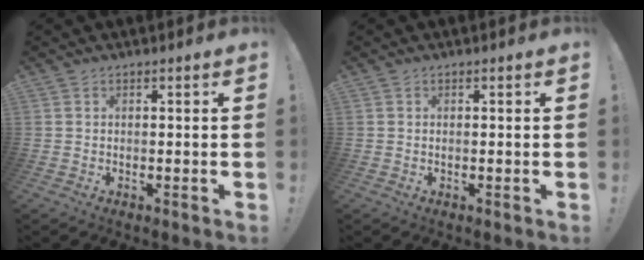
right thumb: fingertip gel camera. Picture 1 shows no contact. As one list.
[{"total": 0.0}]